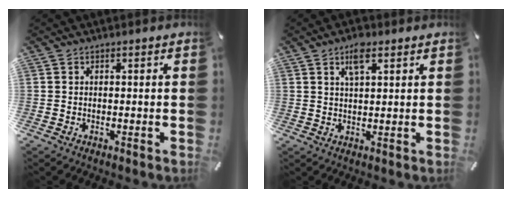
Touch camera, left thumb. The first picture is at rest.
{"total": 4.8, "force": [2.6, 1.7, 3.6], "torque": [-0.070, 0.002, 0.044]}